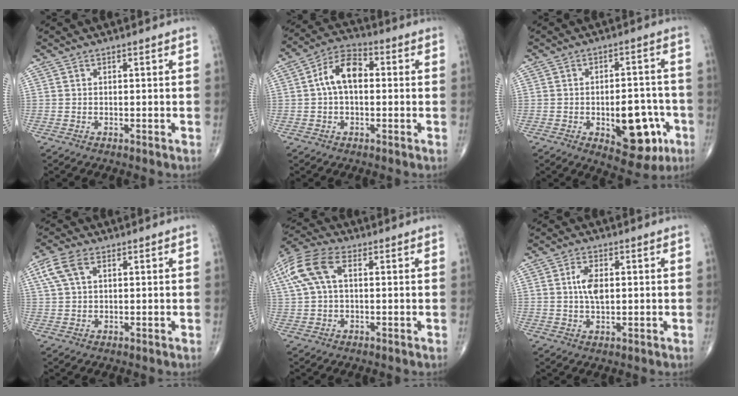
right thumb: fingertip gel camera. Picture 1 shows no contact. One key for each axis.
{"total": 8.9, "fx": 0.7, "fy": 5.3, "fz": 7.1, "tx": -0.123, "ty": 0.028, "tz": 0.002}
{"total": 13.5, "fx": -4.4, "fy": 6.8, "fz": 10.8, "tx": -0.108, "ty": 0.026, "tz": -0.049}
{"total": 5.8, "fx": 2.4, "fy": 3.2, "fz": 4.2, "tx": -0.100, "ty": 0.014, "tz": 0.049}
{"total": 11.0, "fx": 2.9, "fy": 6.0, "fz": 8.8, "tx": -0.207, "ty": 0.036, "tz": 0.055}
{"total": 5.1, "fx": 0.8, "fy": 2.6, "fz": 4.3, "tx": -0.082, "ty": 0.000, "tz": 0.014}